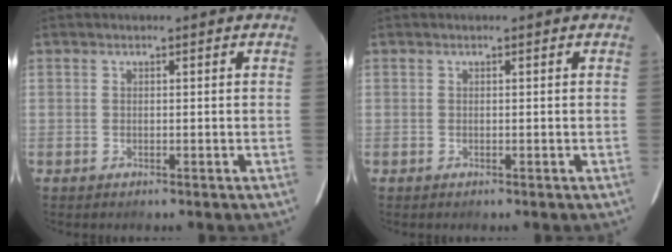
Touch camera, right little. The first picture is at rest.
{"total": 0.0}